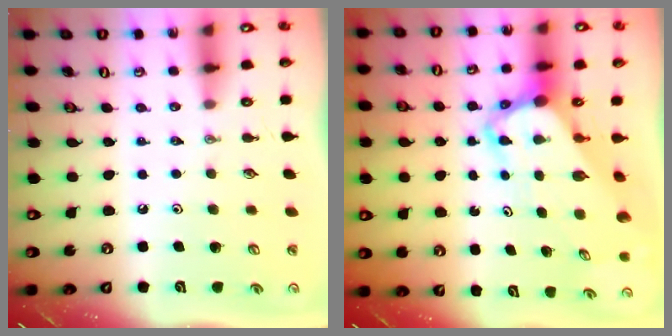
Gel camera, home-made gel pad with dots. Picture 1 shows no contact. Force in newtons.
{"total": 5.0, "press": 4.9, "slide": 0.4}